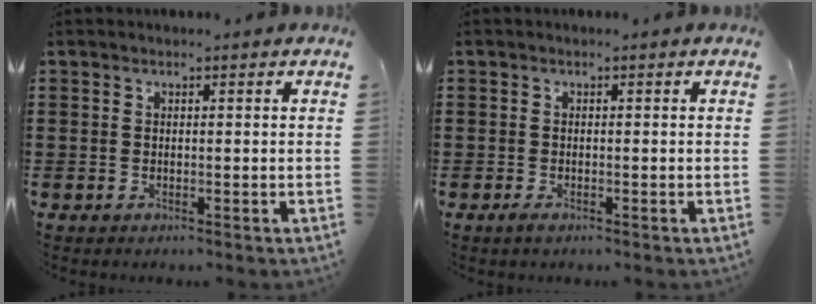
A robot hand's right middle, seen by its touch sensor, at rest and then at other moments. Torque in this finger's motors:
{"motor_torque": [1.08, 0.40, -0.03, -0.02]}